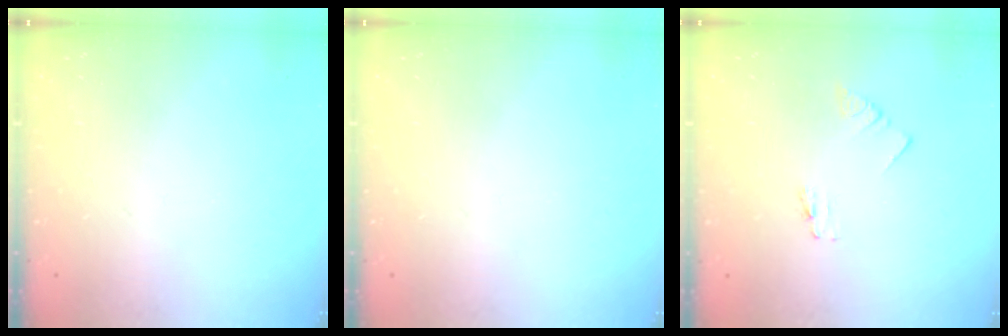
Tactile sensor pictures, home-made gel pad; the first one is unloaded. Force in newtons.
{"total": 0.0}
{"total": 0.0}